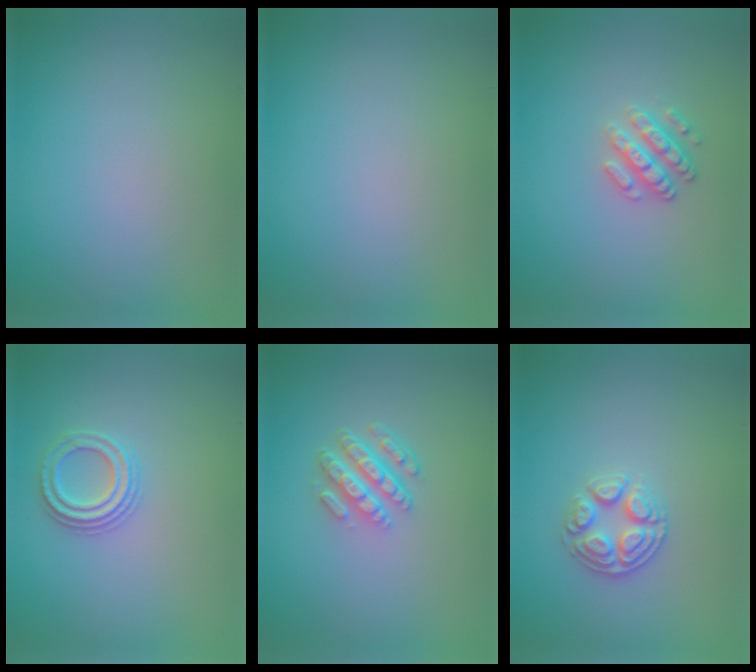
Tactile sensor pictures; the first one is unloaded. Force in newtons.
{"total": 0.0}
{"total": 2.5, "press": 2.3, "slide": 0.9}
{"total": 2.3, "press": 2.2, "slide": 0.5}
{"total": 4.2, "press": 3.1, "slide": 2.9}
{"total": 2.9, "press": 2.8, "slide": 0.7}